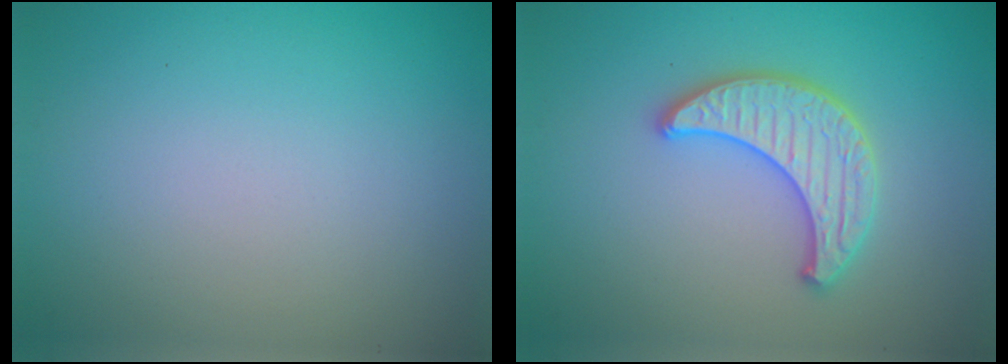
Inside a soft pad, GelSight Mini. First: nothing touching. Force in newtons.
{"total": 3.4, "press": 3.3, "slide": 0.7}